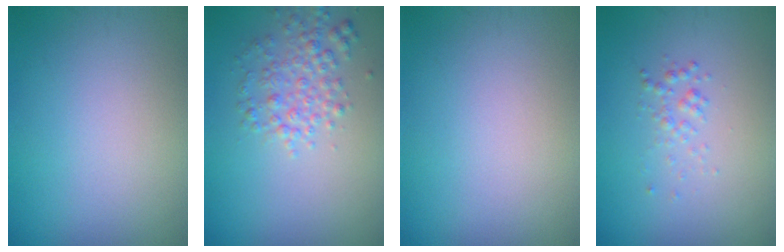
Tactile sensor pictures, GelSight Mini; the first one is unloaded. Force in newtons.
{"total": 2.9, "press": 2.9, "slide": 0.1}
{"total": 0.0}
{"total": 1.1, "press": 1.1, "slide": 0.1}